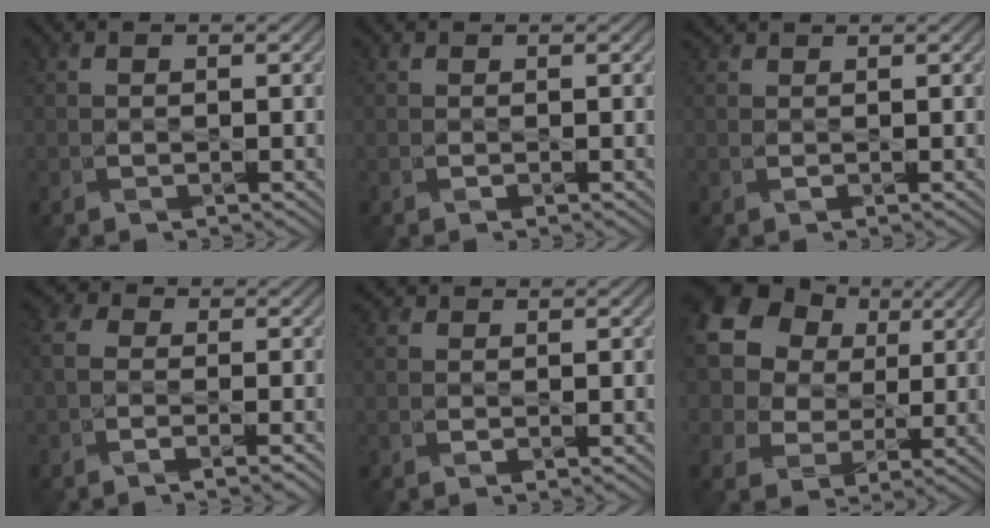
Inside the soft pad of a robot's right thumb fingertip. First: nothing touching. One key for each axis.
{"total": 0.0}
{"total": 1.1, "fx": 1.1, "fy": 0.1, "fz": 0.3, "tx": -0.013, "ty": 0.005, "tz": 0.024}
{"total": 3.8, "fx": -1.2, "fy": 1.9, "fz": 3.0, "tx": -0.075, "ty": -0.003, "tz": -0.028}
{"total": 0.9, "fx": 0.8, "fy": 0.3, "fz": 0.3, "tx": -0.012, "ty": 0.002, "tz": 0.013}
{"total": 16.7, "fx": 7.0, "fy": 13.0, "fz": 7.7, "tx": -0.233, "ty": 0.051, "tz": 0.136}